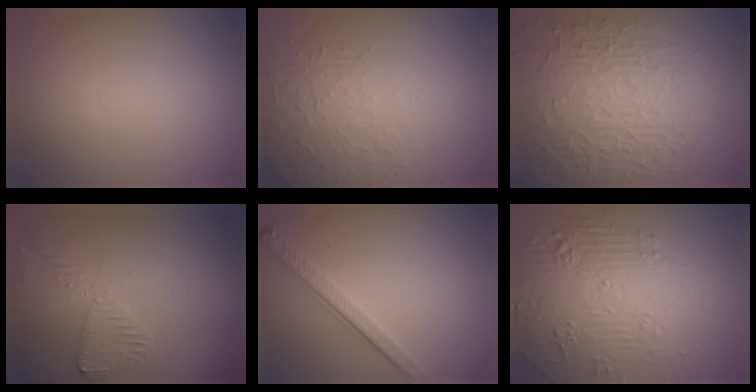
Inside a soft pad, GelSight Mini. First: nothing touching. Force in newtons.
{"total": 1.9, "press": 1.4, "slide": 1.3}
{"total": 10.0, "press": 6.7, "slide": 7.4}
{"total": 2.9, "press": 2.8, "slide": 0.6}
{"total": 3.2, "press": 2.5, "slide": 2.1}
{"total": 5.4, "press": 4.8, "slide": 2.3}